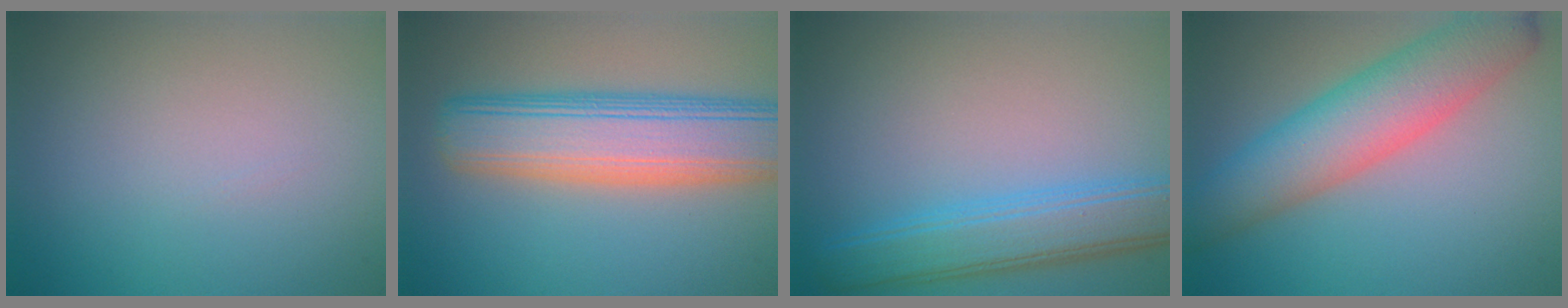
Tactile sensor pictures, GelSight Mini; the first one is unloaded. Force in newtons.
{"total": 9.4, "press": 9.4, "slide": 0.6}
{"total": 5.6, "press": 5.6, "slide": 0.1}
{"total": 7.5, "press": 7.5, "slide": 0.3}